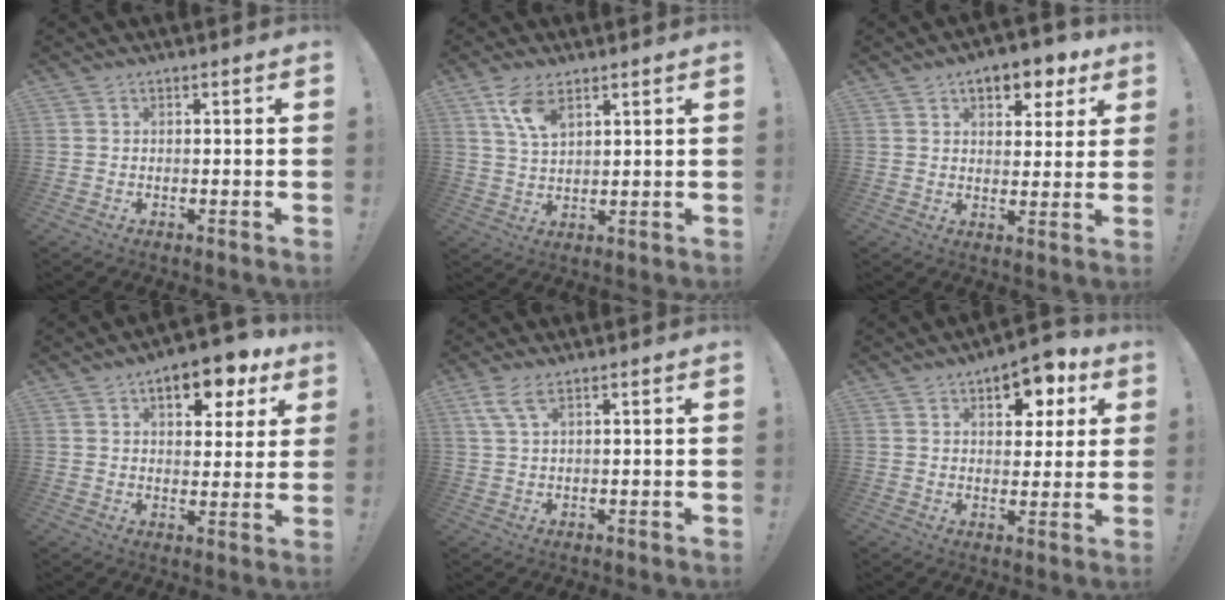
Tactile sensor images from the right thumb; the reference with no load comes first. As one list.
[{"total": 7.7, "force": [4.5, 3.3, 5.3], "torque": [-0.102, -0.013, 0.085]}, {"total": 8.9, "force": [5.0, 4.9, 5.4], "torque": [-0.063, -0.022, 0.086]}, {"total": 11.0, "force": [5.7, 5.4, 7.6], "torque": [-0.096, -0.026, 0.096]}, {"total": 4.7, "force": [2.5, 1.3, 3.7], "torque": [-0.076, -0.003, 0.047]}, {"total": 9.3, "force": [4.8, 5.7, 5.6], "torque": [-0.057, -0.024, 0.081]}]